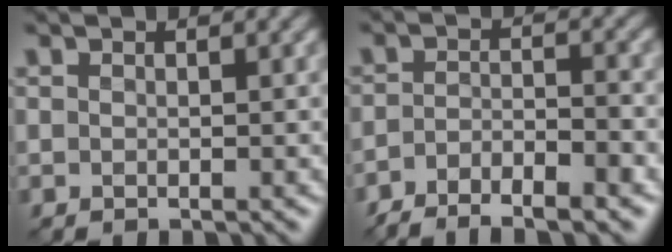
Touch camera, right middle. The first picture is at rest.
{"total": 5.4, "force": [-4.1, 1.3, 3.2], "torque": [-0.055, -0.006, -0.072]}